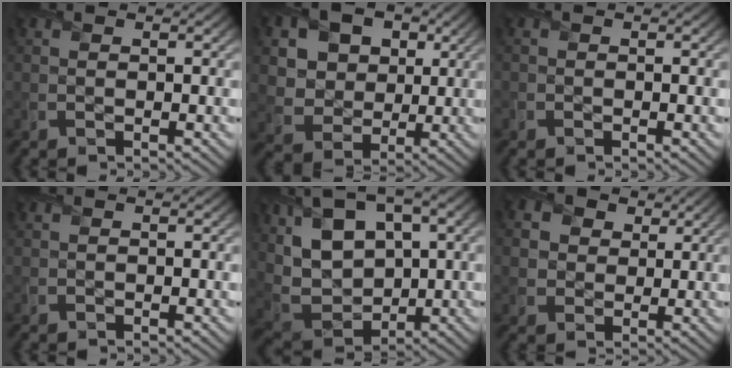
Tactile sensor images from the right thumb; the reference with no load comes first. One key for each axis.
{"total": 11.3, "fx": 4.3, "fy": 9.1, "fz": 5.1, "tx": -0.148, "ty": 0.008, "tz": 0.090}
{"total": 0.6, "fx": -0.3, "fy": 0.5, "fz": 0.1, "tx": -0.001, "ty": -0.004, "tz": -0.005}
{"total": 0.0}
{"total": 15.1, "fx": 5.1, "fy": 8.9, "fz": 11.1, "tx": -0.249, "ty": 0.002, "tz": 0.105}
{"total": 6.6, "fx": 2.9, "fy": 5.2, "fz": 2.7, "tx": -0.110, "ty": 0.007, "tz": 0.047}